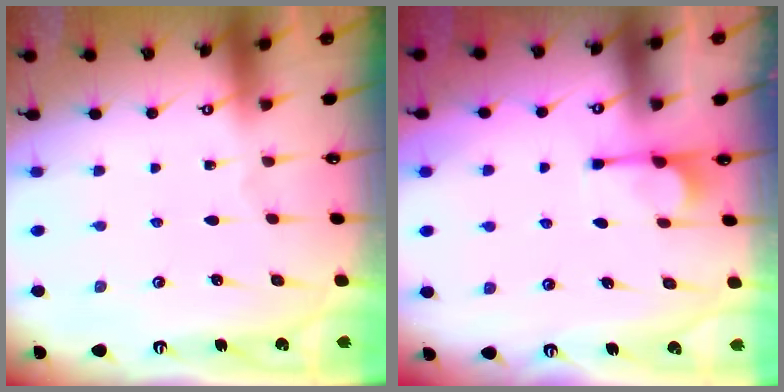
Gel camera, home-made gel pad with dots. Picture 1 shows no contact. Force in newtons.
{"total": 1.3, "press": 1.1, "slide": 0.6}